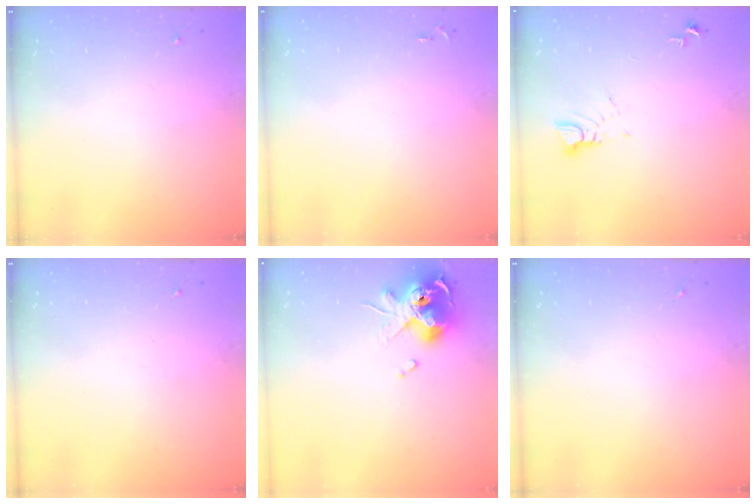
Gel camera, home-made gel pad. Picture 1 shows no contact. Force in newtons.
{"total": 2.5, "press": 2.5, "slide": 0.3}
{"total": 3.8, "press": 3.8, "slide": 0.3}
{"total": 0.0}
{"total": 13.0, "press": 12.9, "slide": 1.8}
{"total": 0.0}